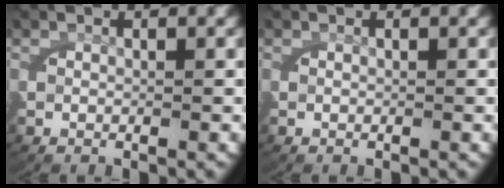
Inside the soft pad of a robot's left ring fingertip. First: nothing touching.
{"total": 0.0}